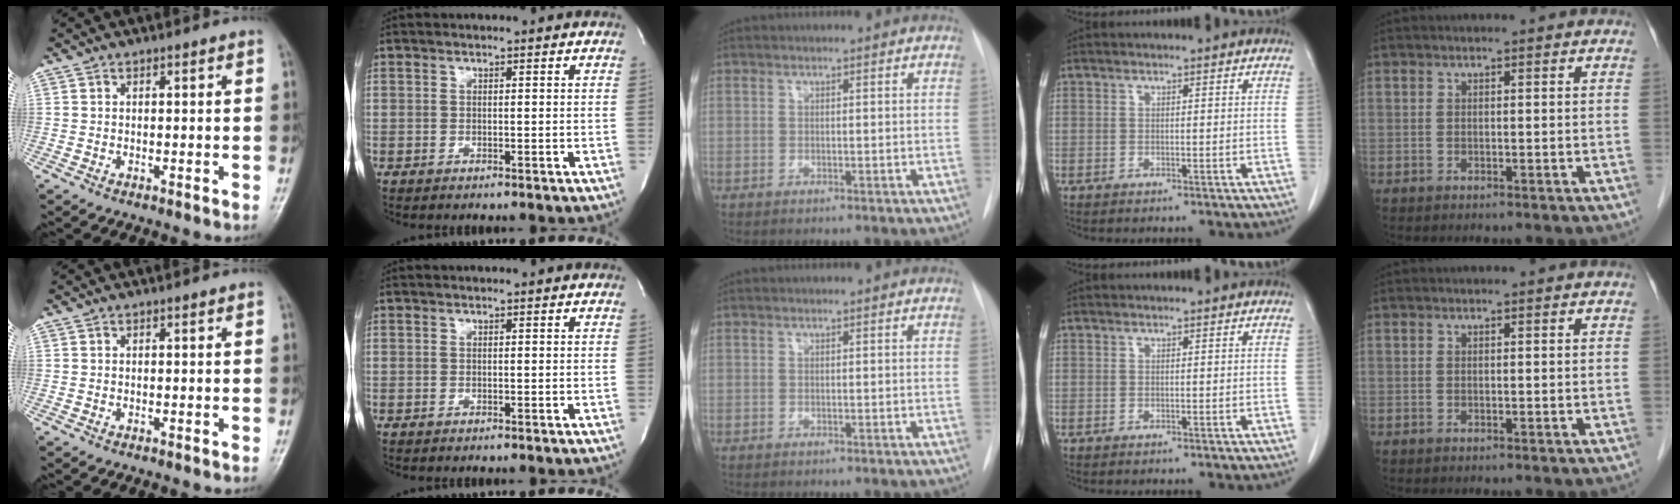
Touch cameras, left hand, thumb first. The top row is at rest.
{}